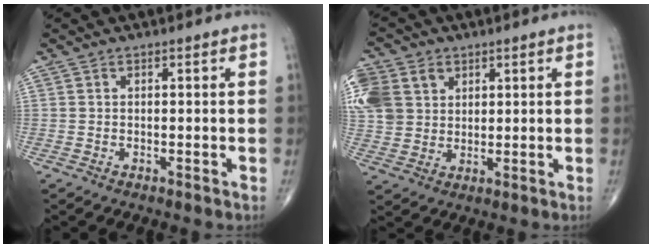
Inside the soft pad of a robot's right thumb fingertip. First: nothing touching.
{"total": 16.1, "force": [5.3, 13.0, 7.8], "torque": [-0.199, 0.023, 0.111]}